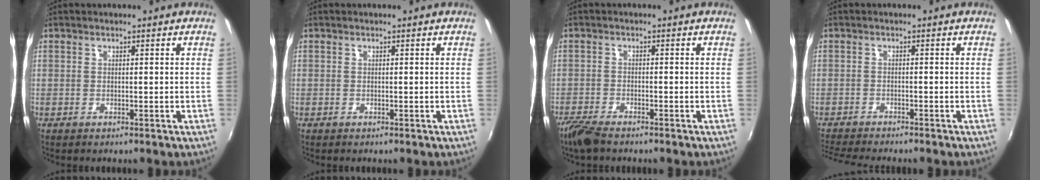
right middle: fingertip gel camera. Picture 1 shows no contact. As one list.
[{"total": 0.0}, {"total": 5.2, "force": [-4.2, 1.3, 2.7], "torque": [-0.078, -0.017, -0.084]}, {"total": 6.3, "force": [-5.9, 0.0, 2.2], "torque": [-0.062, -0.023, -0.102]}]